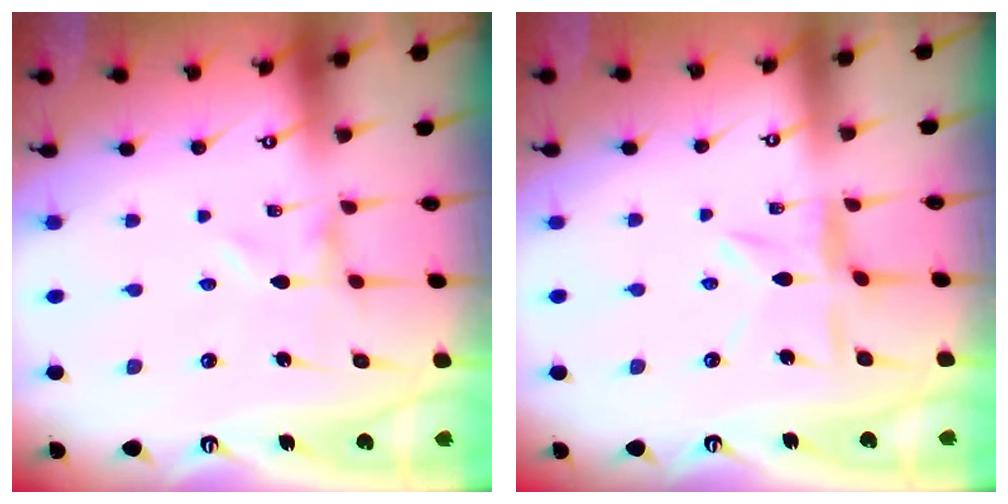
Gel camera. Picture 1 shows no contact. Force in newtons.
{"total": 5.2, "press": 5.2, "slide": 0.5}